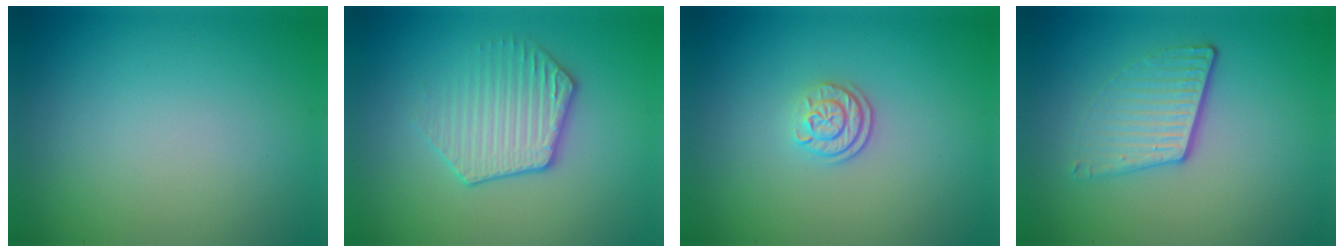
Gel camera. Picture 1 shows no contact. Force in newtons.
{"total": 3.5, "press": 3.1, "slide": 1.6}
{"total": 2.3, "press": 1.7, "slide": 1.5}
{"total": 3.7, "press": 2.5, "slide": 2.7}